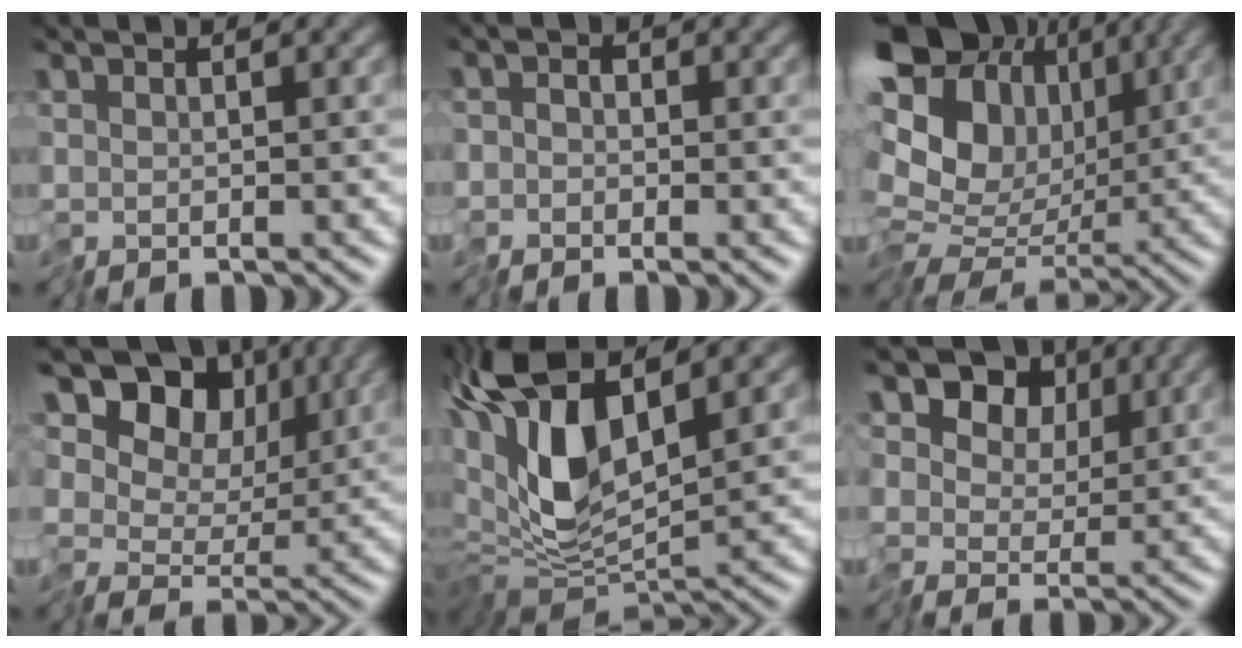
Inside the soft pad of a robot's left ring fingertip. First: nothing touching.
{"total": 1.5, "force": [-1.1, 0.9, 0.2], "torque": [-0.003, -0.002, -0.024]}
{"total": 16.6, "force": [3.5, 12.8, 10.0], "torque": [-0.176, 0.031, 0.045]}
{"total": 9.7, "force": [3.4, 6.8, 6.1], "torque": [-0.099, 0.030, 0.042]}
{"total": 10.5, "force": [2.7, 4.8, 8.9], "torque": [-0.205, -0.007, 0.049]}
{"total": 9.9, "force": [3.6, 7.8, 5.0], "torque": [-0.078, 0.040, 0.023]}